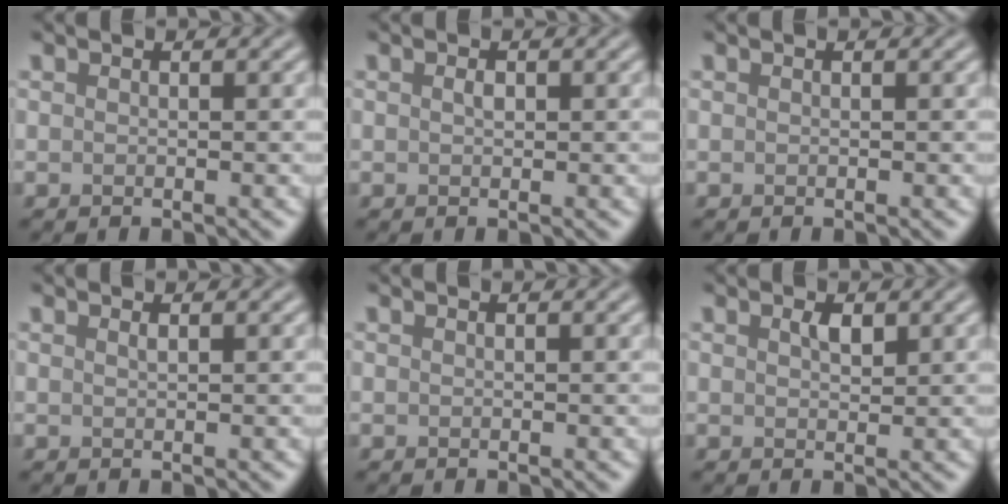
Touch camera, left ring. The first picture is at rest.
{"total": 0.7, "force": [0.2, 0.4, 0.5], "torque": [-0.011, 0.001, 0.002]}
{"total": 0.0}
{"total": 0.5, "force": [0.3, 0.2, 0.4], "torque": [-0.003, 0.000, 0.006]}
{"total": 0.0}
{"total": 1.3, "force": [0.7, 0.6, 0.9], "torque": [-0.019, -0.001, 0.014]}